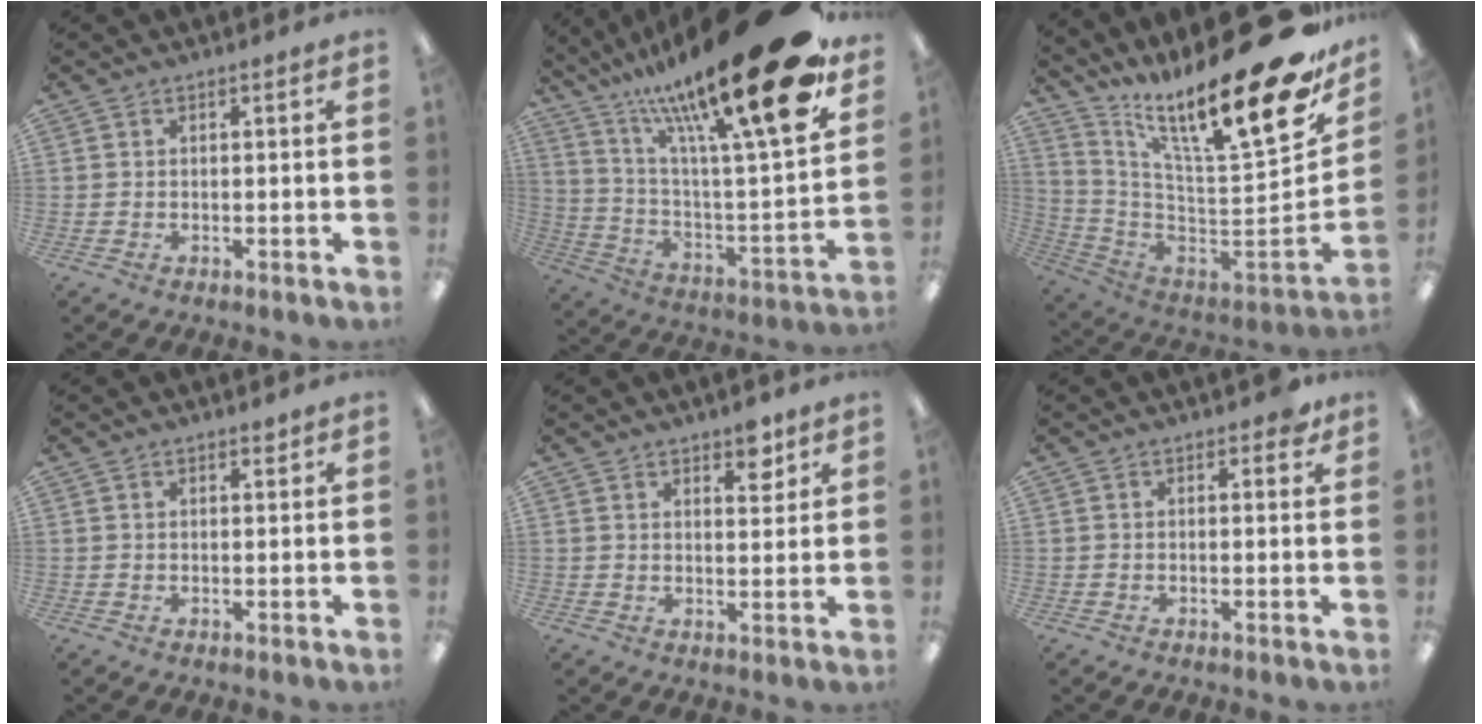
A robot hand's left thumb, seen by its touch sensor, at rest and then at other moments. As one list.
[{"total": 27.9, "force": [18.1, 5.4, 20.5], "torque": [-0.311, -0.121, 0.288]}, {"total": 25.5, "force": [16.6, 5.3, 18.7], "torque": [-0.243, -0.151, 0.266]}, {"total": 1.1, "force": [0.9, 0.4, 0.3], "torque": [0.002, -0.003, 0.016]}, {"total": 5.2, "force": [4.1, 2.3, 2.3], "torque": [-0.013, -0.024, 0.066]}, {"total": 2.0, "force": [1.2, 1.0, 1.2], "torque": [-0.011, -0.002, 0.017]}]